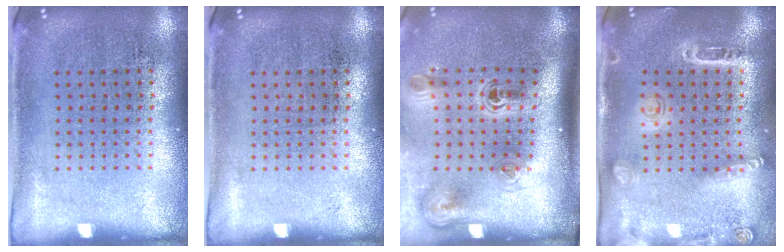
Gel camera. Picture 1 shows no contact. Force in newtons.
{"total": 0.0}
{"total": 2.3, "press": 1.5, "slide": 1.8}
{"total": 1.6, "press": 1.4, "slide": 0.7}